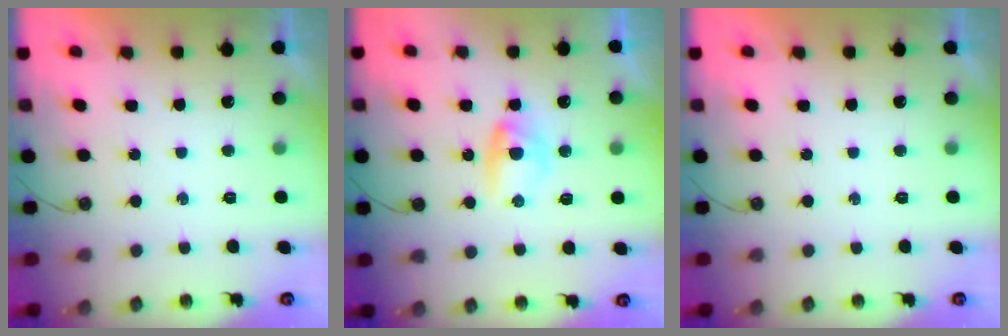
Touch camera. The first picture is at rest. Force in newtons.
{"total": 10.4, "press": 6.3, "slide": 8.3}
{"total": 0.0}